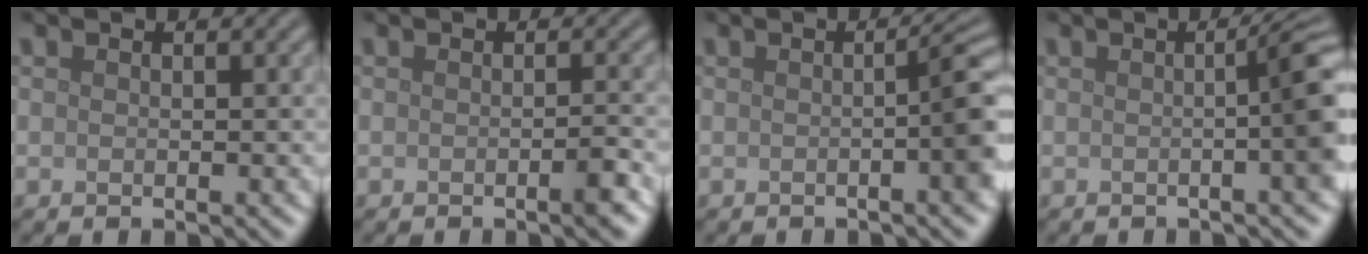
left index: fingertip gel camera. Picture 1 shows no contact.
{"total": 1.5, "force": [-0.6, 0.2, 1.4], "torque": [-0.019, -0.001, -0.011]}
{"total": 4.3, "force": [-0.4, 0.8, 4.2], "torque": [-0.043, 0.009, -0.011]}
{"total": 5.9, "force": [-0.1, 1.4, 5.7], "torque": [-0.053, 0.006, -0.001]}